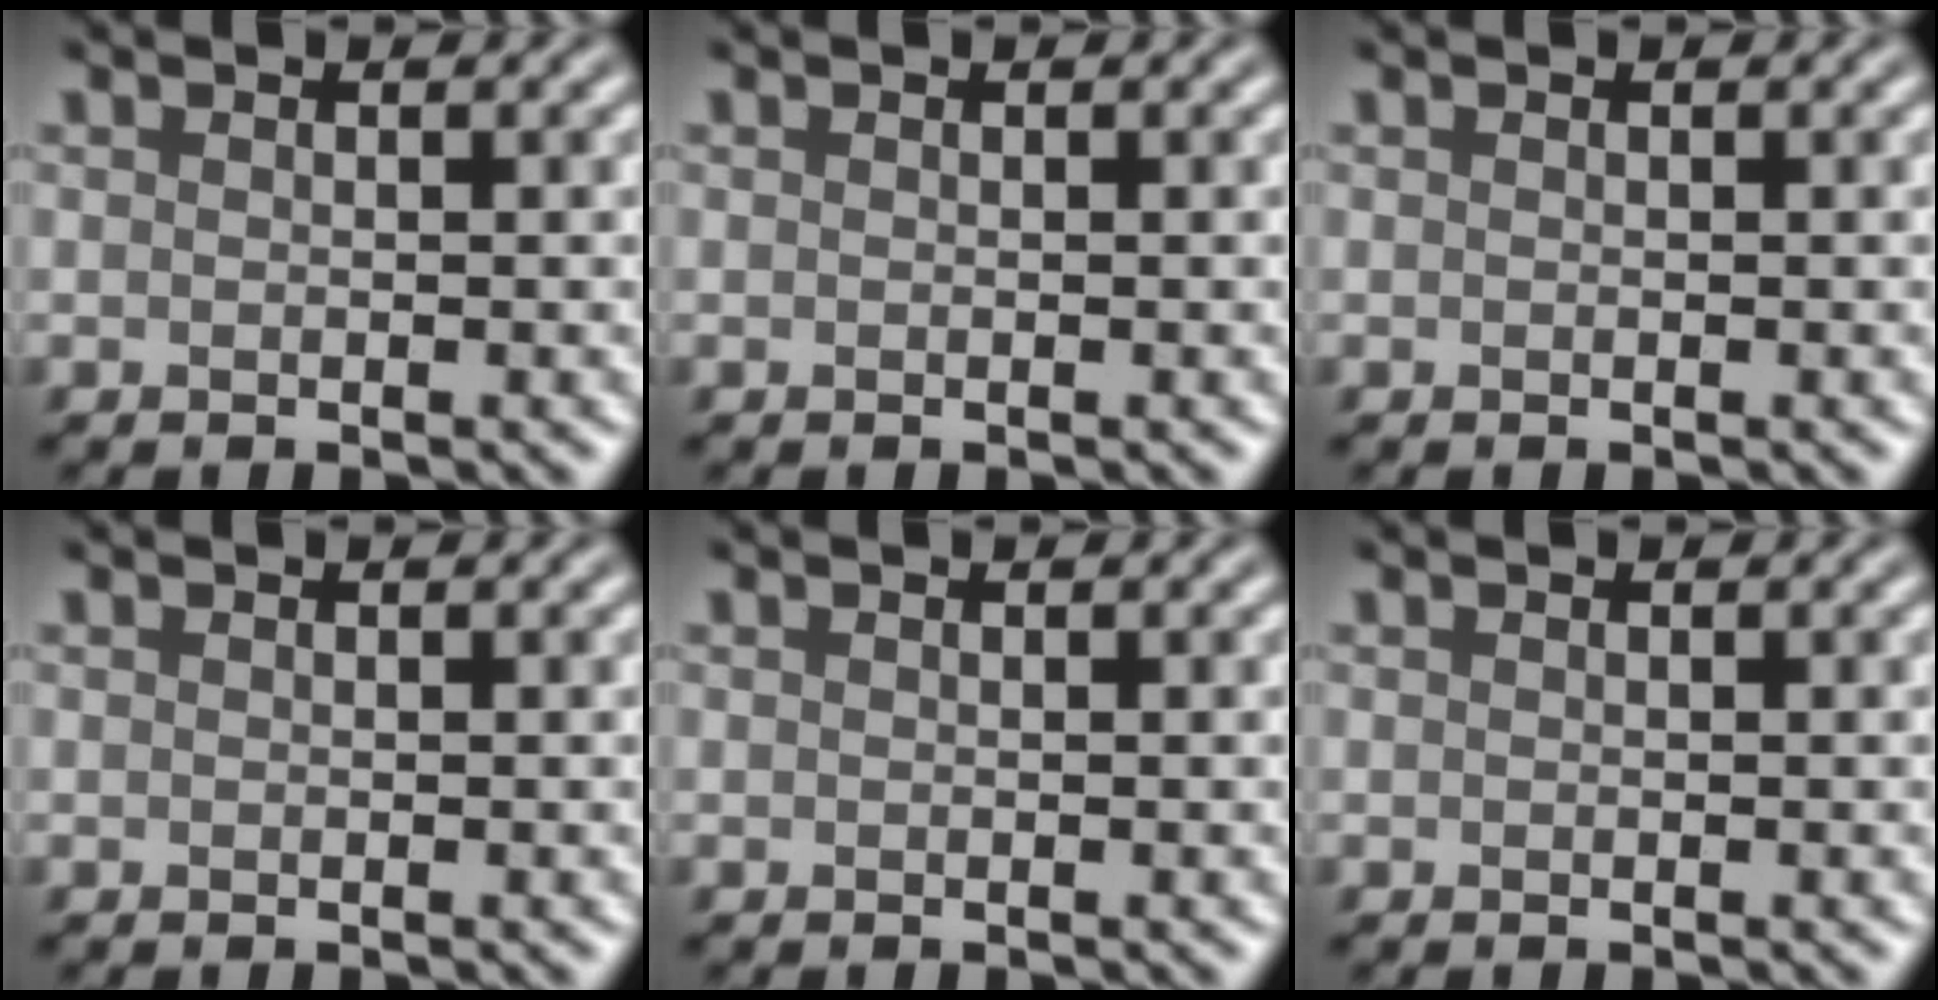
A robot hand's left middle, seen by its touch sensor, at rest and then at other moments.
{"total": 0.0}
{"total": 0.0}
{"total": 0.0}
{"total": 0.0}
{"total": 0.0}